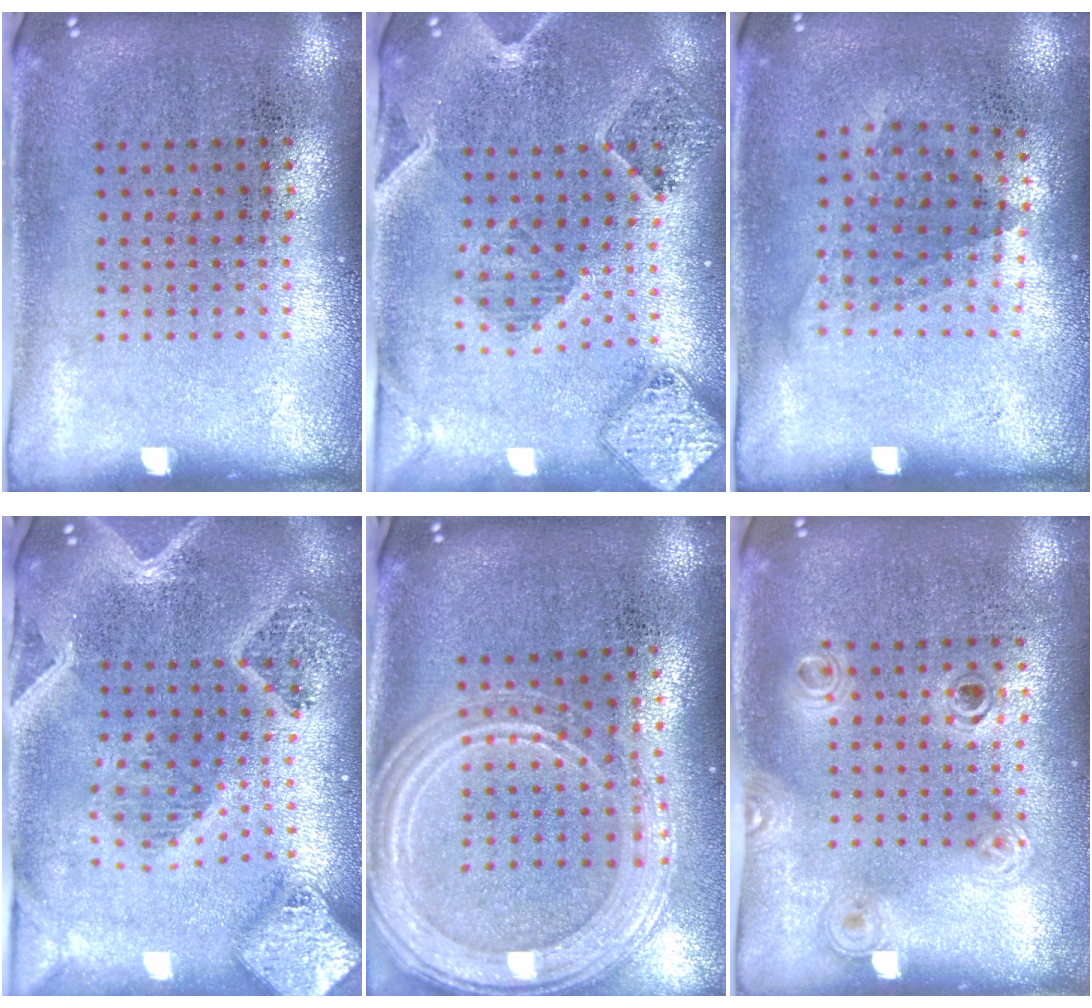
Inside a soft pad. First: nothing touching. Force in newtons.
{"total": 1.6, "press": 1.6, "slide": 0.3}
{"total": 1.1, "press": 0.8, "slide": 0.7}
{"total": 3.5, "press": 2.8, "slide": 2.0}
{"total": 2.3, "press": 2.0, "slide": 1.0}
{"total": 1.2, "press": 1.1, "slide": 0.5}